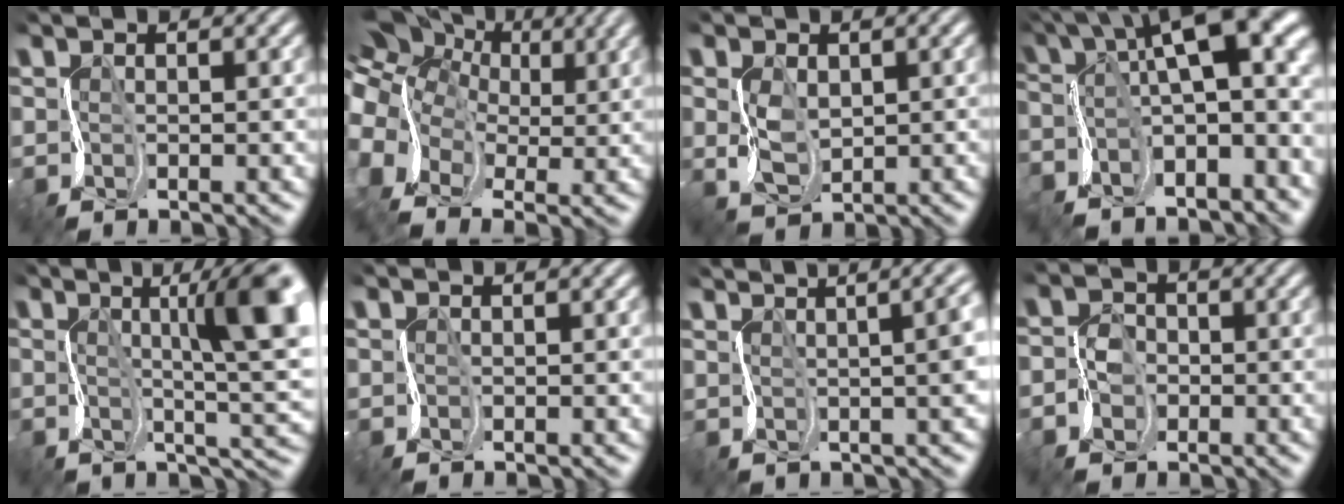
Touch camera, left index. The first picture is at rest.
{"total": 12.8, "force": [3.3, 10.3, 6.8], "torque": [-0.165, 0.021, 0.057]}
{"total": 1.4, "force": [1.0, 1.0, 0.3], "torque": [-0.029, 0.010, 0.021]}
{"total": 13.1, "force": [-2.1, 5.2, 11.9], "torque": [-0.198, 0.022, -0.028]}
{"total": 9.4, "force": [2.1, 2.0, 8.9], "torque": [-0.127, 0.007, 0.035]}
{"total": 0.0}
{"total": 9.4, "force": [2.5, 4.6, 7.8], "torque": [-0.033, 0.058, 0.005]}
{"total": 1.8, "force": [-1.0, 1.4, 0.3], "torque": [-0.018, 0.009, -0.029]}